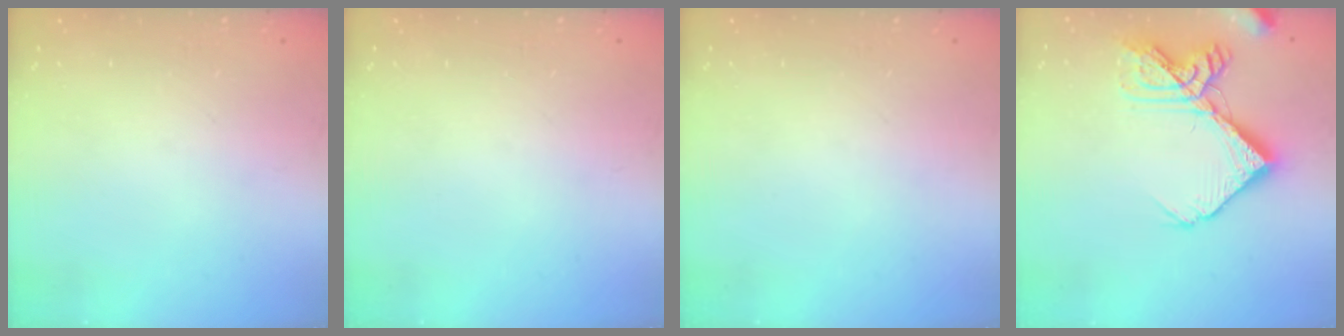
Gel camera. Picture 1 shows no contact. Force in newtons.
{"total": 0.0}
{"total": 0.0}
{"total": 16.0, "press": 15.9, "slide": 2.2}